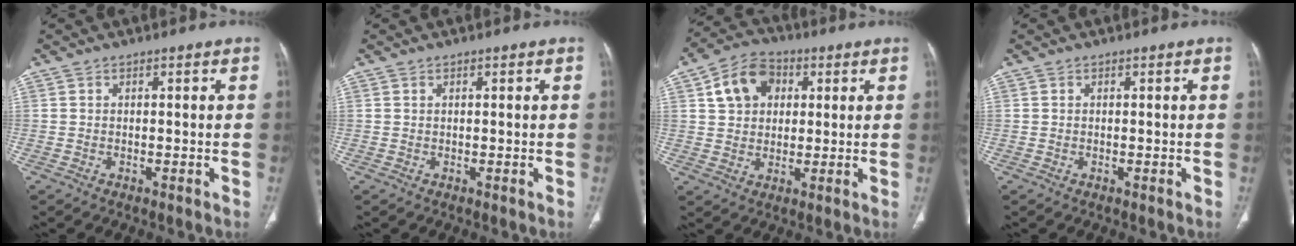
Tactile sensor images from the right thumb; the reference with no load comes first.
{"total": 0.0}
{"total": 10.1, "force": [3.1, 7.7, 5.8], "torque": [-0.077, 0.005, 0.046]}
{"total": 0.0}